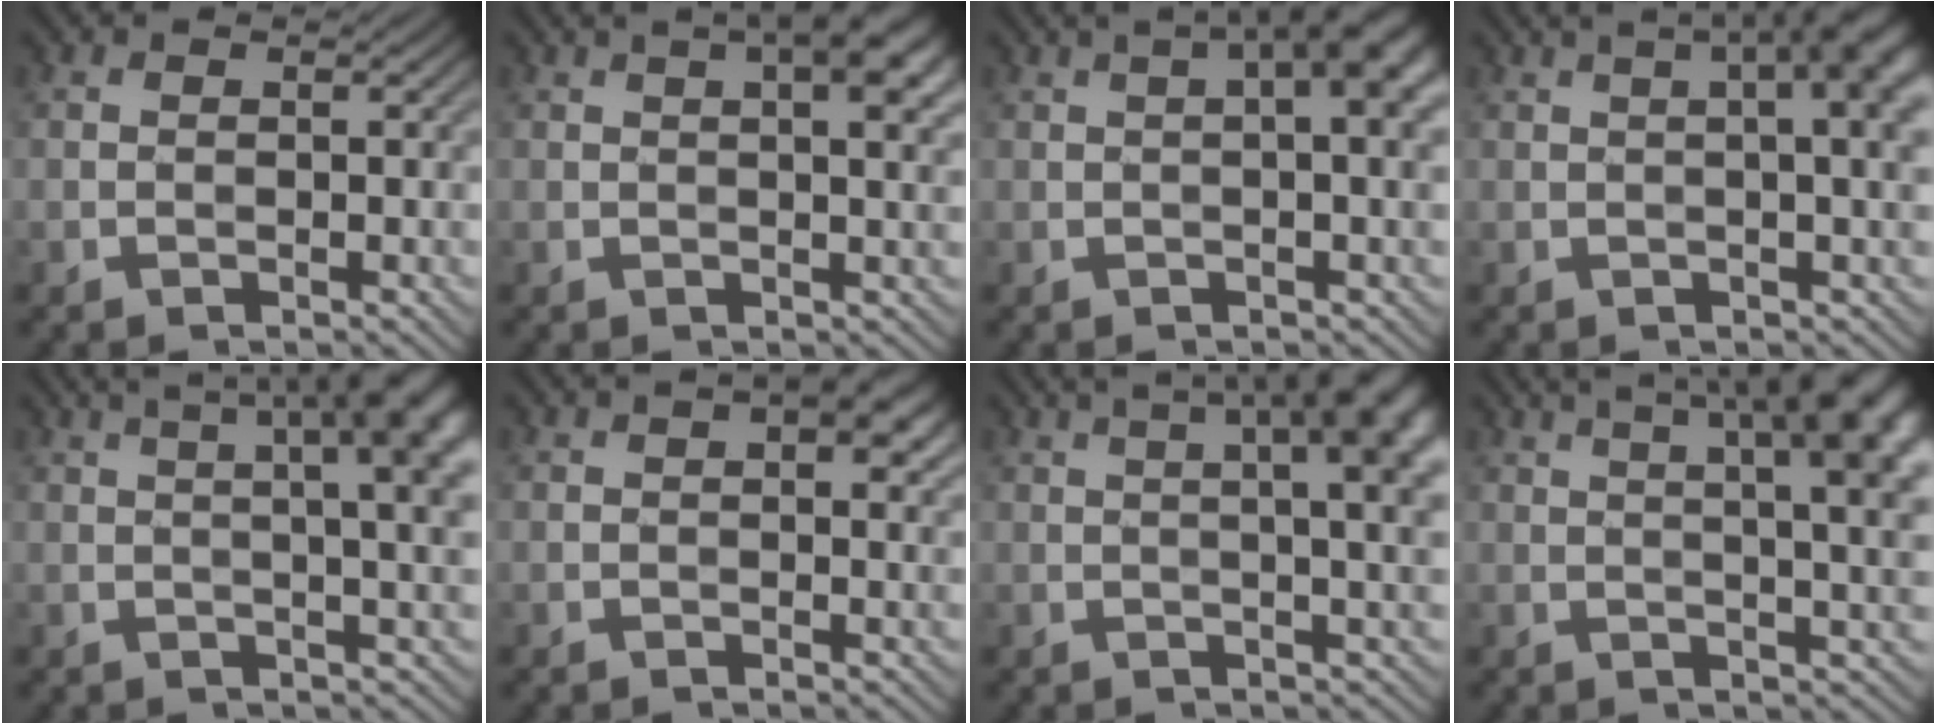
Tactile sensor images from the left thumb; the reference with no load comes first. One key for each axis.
{"total": 8.6, "fx": 3.4, "fy": 2.9, "fz": 7.3, "tx": -0.097, "ty": 0.017, "tz": 0.041}
{"total": 9.0, "fx": 3.0, "fy": 2.6, "fz": 8.1, "tx": -0.112, "ty": 0.028, "tz": 0.030}
{"total": 12.3, "fx": 4.2, "fy": 3.8, "fz": 10.9, "tx": -0.128, "ty": 0.049, "tz": 0.037}
{"total": 15.4, "fx": 6.1, "fy": 4.9, "fz": 13.2, "tx": -0.144, "ty": 0.059, "tz": 0.062}
{"total": 6.2, "fx": 2.5, "fy": 2.8, "fz": 4.9, "tx": -0.066, "ty": 0.013, "tz": 0.027}
{"total": 14.9, "fx": 5.8, "fy": 4.9, "fz": 12.8, "tx": -0.142, "ty": 0.058, "tz": 0.058}
{"total": 17.2, "fx": 7.3, "fy": 5.6, "fz": 14.5, "tx": -0.167, "ty": 0.056, "tz": 0.084}